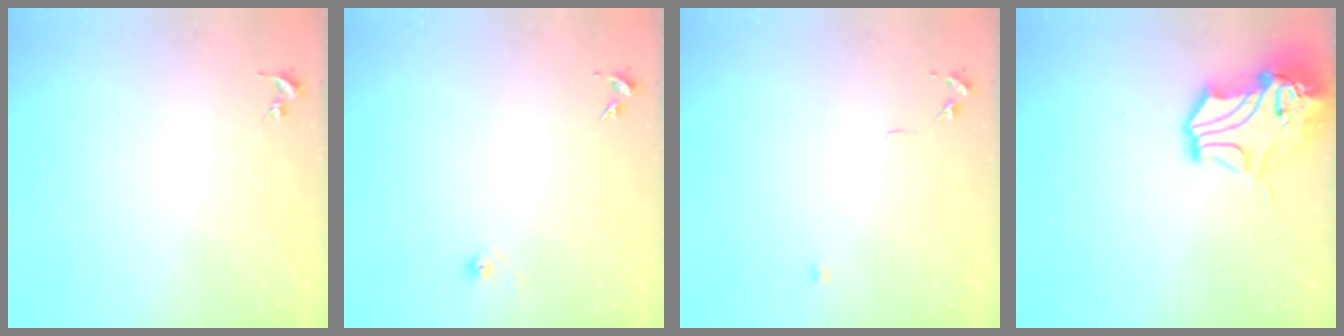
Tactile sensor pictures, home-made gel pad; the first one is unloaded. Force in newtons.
{"total": 3.0, "press": 2.6, "slide": 1.5}
{"total": 6.3, "press": 6.3, "slide": 0.6}
{"total": 13.5, "press": 13.4, "slide": 2.0}